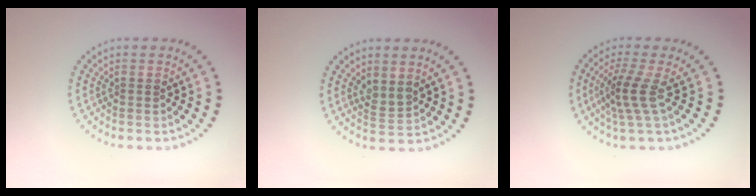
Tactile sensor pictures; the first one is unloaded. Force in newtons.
{"total": 1.5, "press": 1.3, "slide": 0.7}
{"total": 3.0, "press": 2.2, "slide": 2.0}